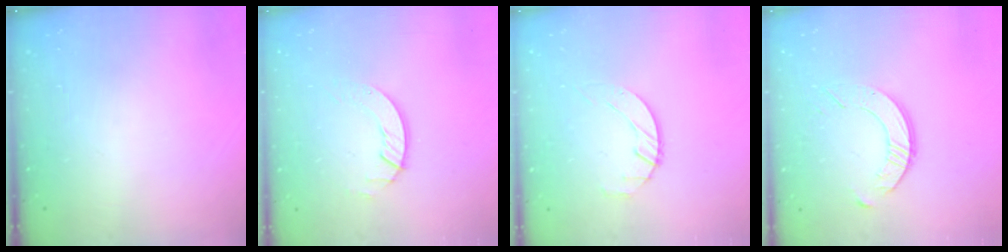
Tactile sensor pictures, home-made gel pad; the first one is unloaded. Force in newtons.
{"total": 4.5, "press": 4.5, "slide": 0.4}
{"total": 2.0, "press": 2.0, "slide": 0.3}
{"total": 6.4, "press": 6.4, "slide": 0.6}